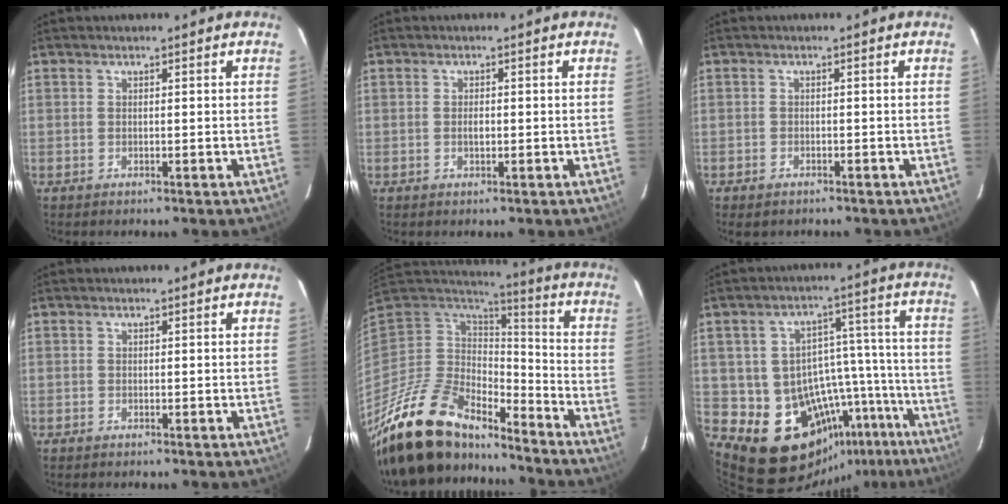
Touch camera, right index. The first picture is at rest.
{"total": 1.2, "force": [-0.2, 0.7, 1.0], "torque": [-0.017, 0.000, -0.003]}
{"total": 2.0, "force": [-1.4, 1.2, 0.7], "torque": [-0.017, -0.002, -0.022]}
{"total": 0.0}
{"total": 22.1, "force": [-18.1, 7.6, 10.0], "torque": [-0.206, -0.025, -0.321]}
{"total": 16.7, "force": [-10.8, 10.9, 6.6], "torque": [-0.091, 0.052, -0.135]}